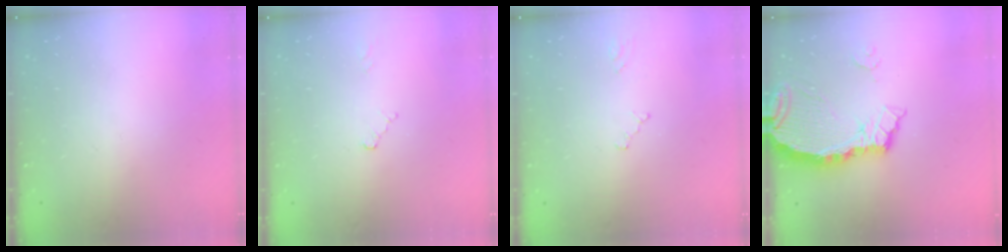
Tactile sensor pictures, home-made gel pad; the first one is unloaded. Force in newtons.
{"total": 2.6, "press": 2.6, "slide": 0.3}
{"total": 0.0}
{"total": 8.1, "press": 8.0, "slide": 0.8}